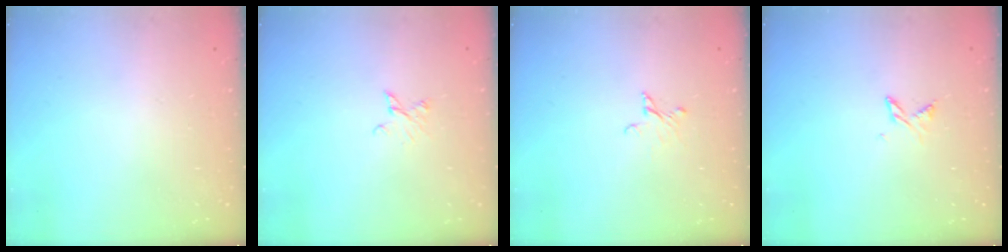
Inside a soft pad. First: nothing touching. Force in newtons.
{"total": 2.5, "press": 2.5, "slide": 0.3}
{"total": 2.5, "press": 2.5, "slide": 0.2}
{"total": 2.9, "press": 2.8, "slide": 0.5}